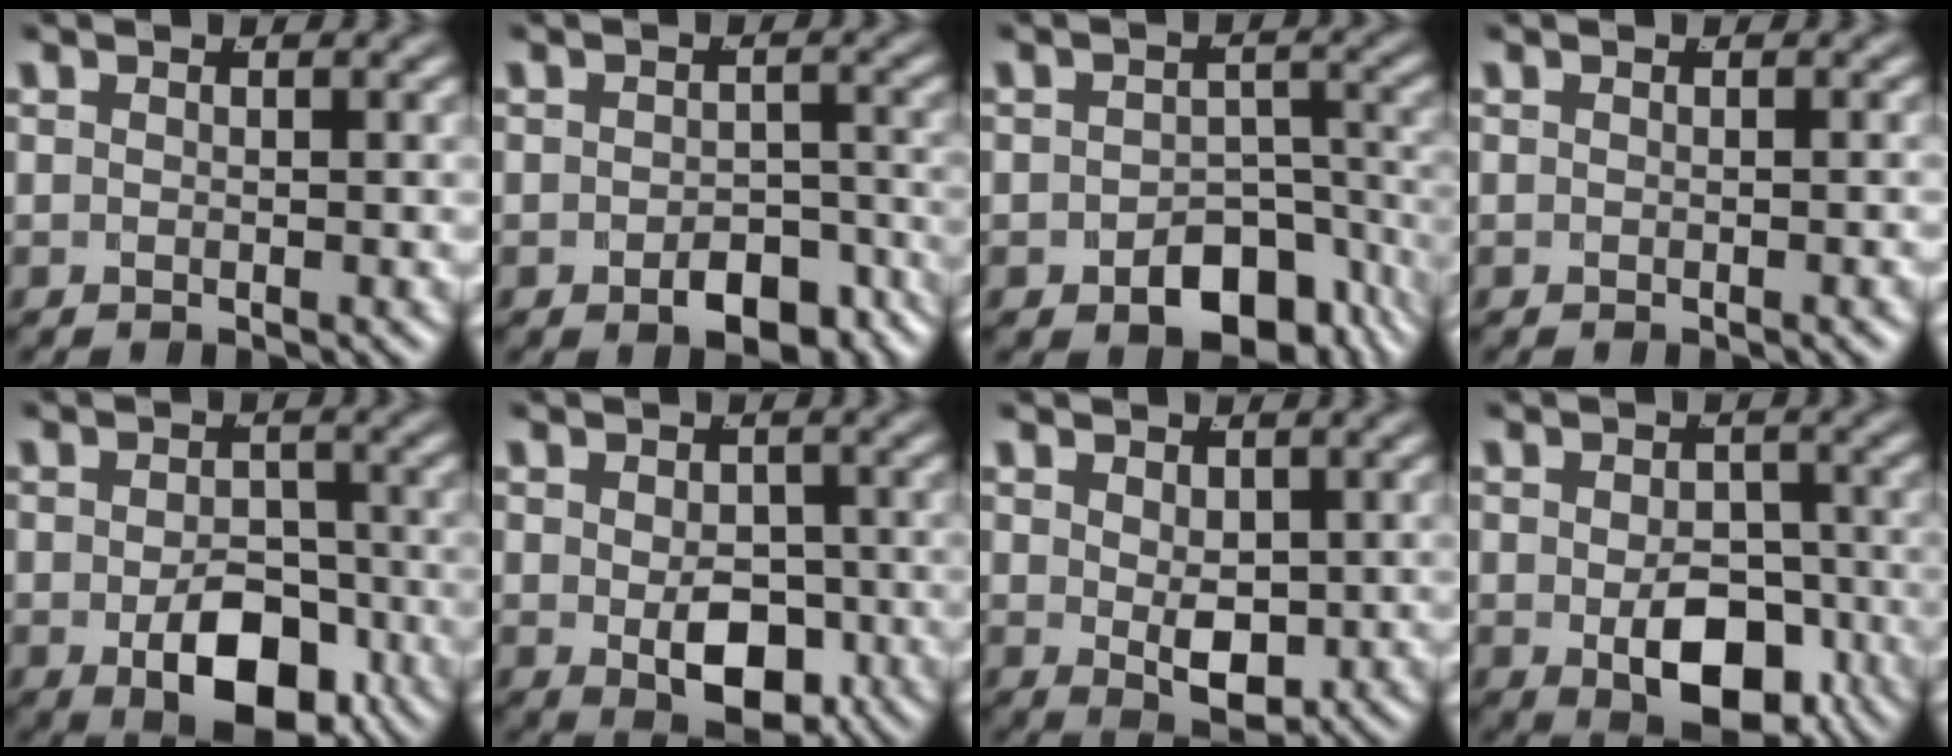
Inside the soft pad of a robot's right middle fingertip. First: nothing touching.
{"total": 4.9, "force": [-3.8, 1.9, 2.3], "torque": [-0.014, -0.015, -0.053]}
{"total": 8.2, "force": [-5.9, 4.3, 3.7], "torque": [-0.032, -0.019, -0.078]}
{"total": 0.0}
{"total": 6.8, "force": [-3.0, 3.3, 5.1], "torque": [-0.059, -0.029, -0.033]}
{"total": 5.0, "force": [-1.6, 2.5, 4.1], "torque": [-0.048, -0.031, -0.008]}
{"total": 3.5, "force": [-0.2, 1.5, 3.2], "torque": [-0.044, -0.029, 0.016]}
{"total": 6.0, "force": [-2.4, 3.1, 4.6], "torque": [-0.052, -0.032, -0.024]}